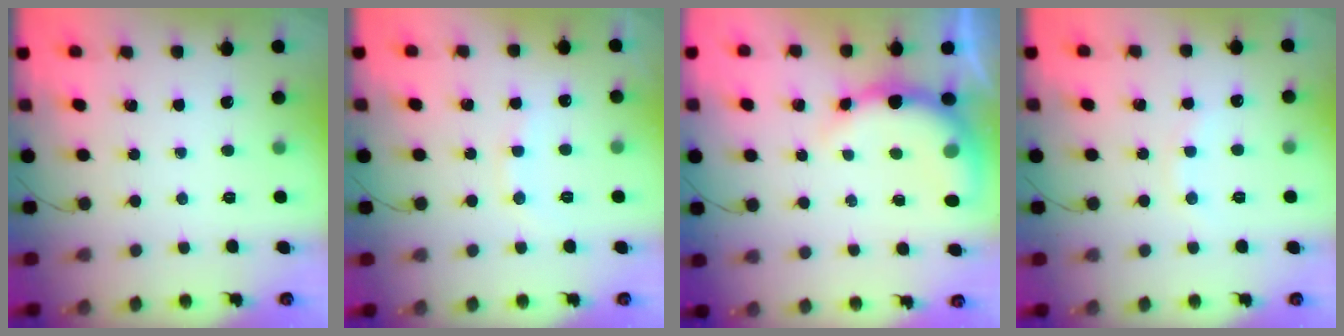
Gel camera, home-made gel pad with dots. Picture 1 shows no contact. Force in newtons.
{"total": 7.7, "press": 7.6, "slide": 1.4}
{"total": 10.1, "press": 10.0, "slide": 1.3}
{"total": 5.8, "press": 5.6, "slide": 1.6}